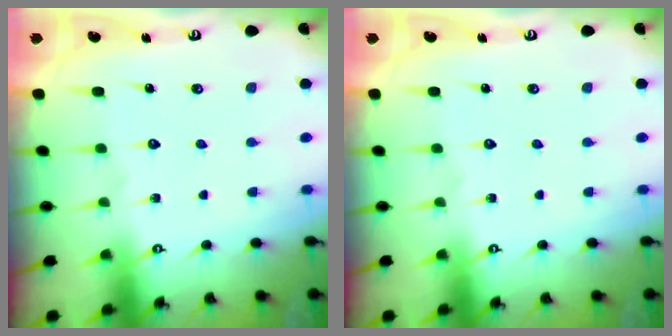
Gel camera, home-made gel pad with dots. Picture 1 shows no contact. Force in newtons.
{"total": 0.0}